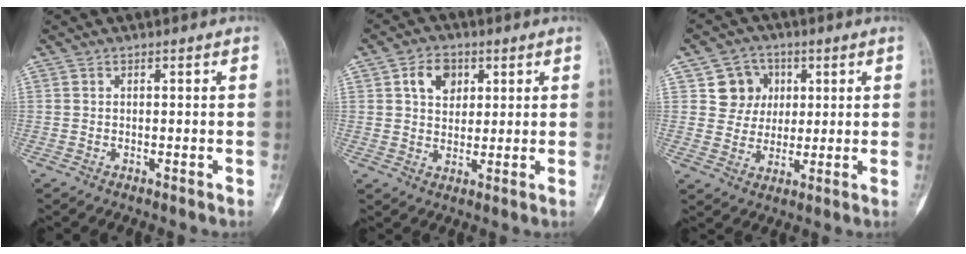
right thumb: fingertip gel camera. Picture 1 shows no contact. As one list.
[{"total": 5.9, "force": [2.6, 4.9, 1.9], "torque": [-0.008, 0.001, 0.042]}, {"total": 7.7, "force": [2.6, 7.2, 0.1], "torque": [0.037, 0.003, 0.042]}]